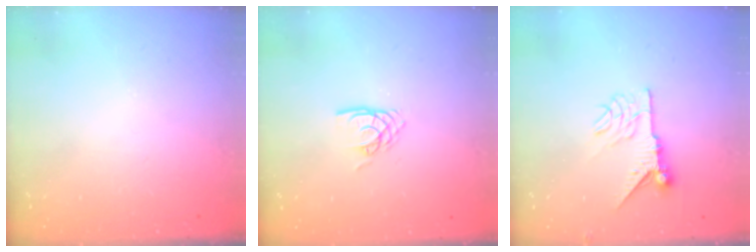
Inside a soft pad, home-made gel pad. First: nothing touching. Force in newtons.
{"total": 6.0, "press": 5.9, "slide": 0.4}
{"total": 11.4, "press": 11.4, "slide": 0.8}